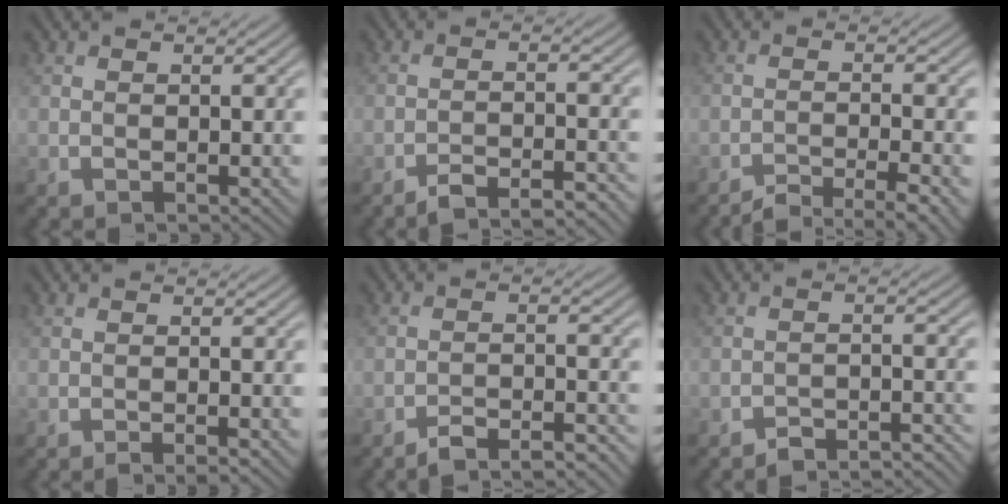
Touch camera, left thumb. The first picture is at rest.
{"total": 4.9, "force": [-4.2, 0.6, 2.4], "torque": [-0.040, 0.007, -0.070]}
{"total": 5.3, "force": [-4.1, 0.8, 3.3], "torque": [-0.052, 0.005, -0.071]}
{"total": 1.2, "force": [-0.8, 0.0, 0.9], "torque": [-0.012, 0.001, -0.014]}
{"total": 5.3, "force": [-4.7, 0.7, 2.4], "torque": [-0.040, 0.006, -0.077]}
{"total": 4.1, "force": [-3.8, 0.6, 1.4], "torque": [-0.021, 0.003, -0.059]}